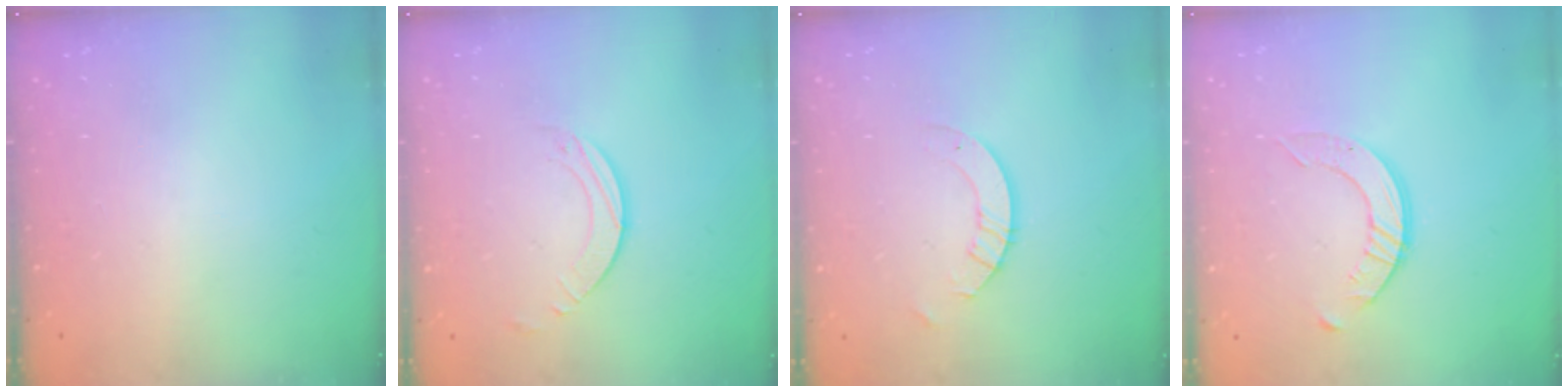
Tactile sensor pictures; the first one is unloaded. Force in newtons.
{"total": 1.9, "press": 1.9, "slide": 0.1}
{"total": 3.6, "press": 3.6, "slide": 0.4}
{"total": 4.2, "press": 4.2, "slide": 0.4}